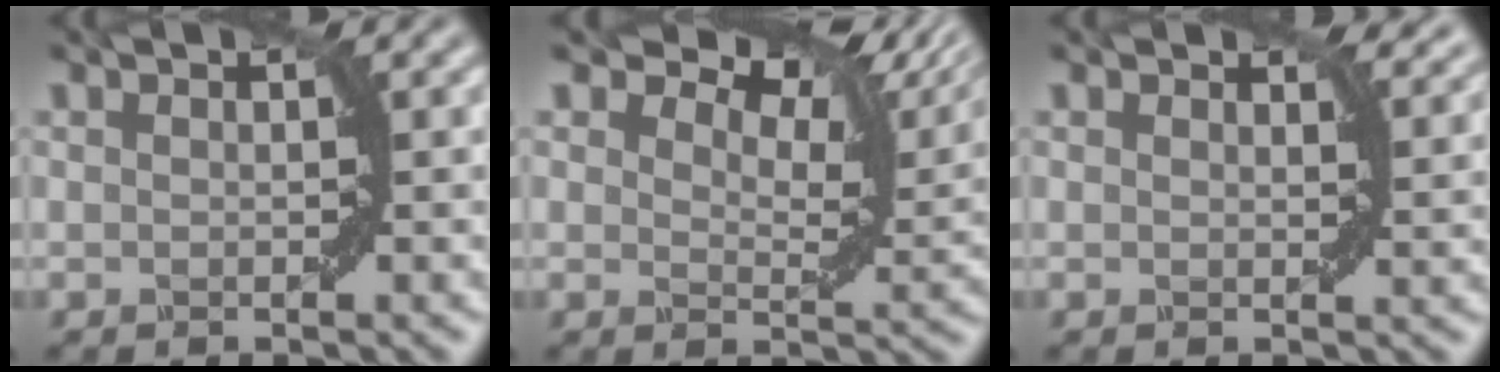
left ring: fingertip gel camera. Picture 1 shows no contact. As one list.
[{"total": 9.3, "force": [6.8, 3.8, 4.9], "torque": [-0.080, 0.004, 0.104]}, {"total": 2.6, "force": [2.2, 0.9, 1.0], "torque": [-0.019, -0.001, 0.028]}]